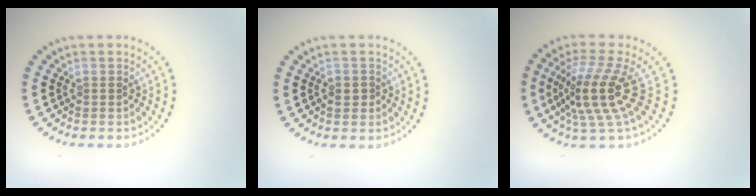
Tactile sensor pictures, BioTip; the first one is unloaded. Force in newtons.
{"total": 0.7, "press": 0.6, "slide": 0.3}
{"total": 4.9, "press": 3.6, "slide": 3.3}